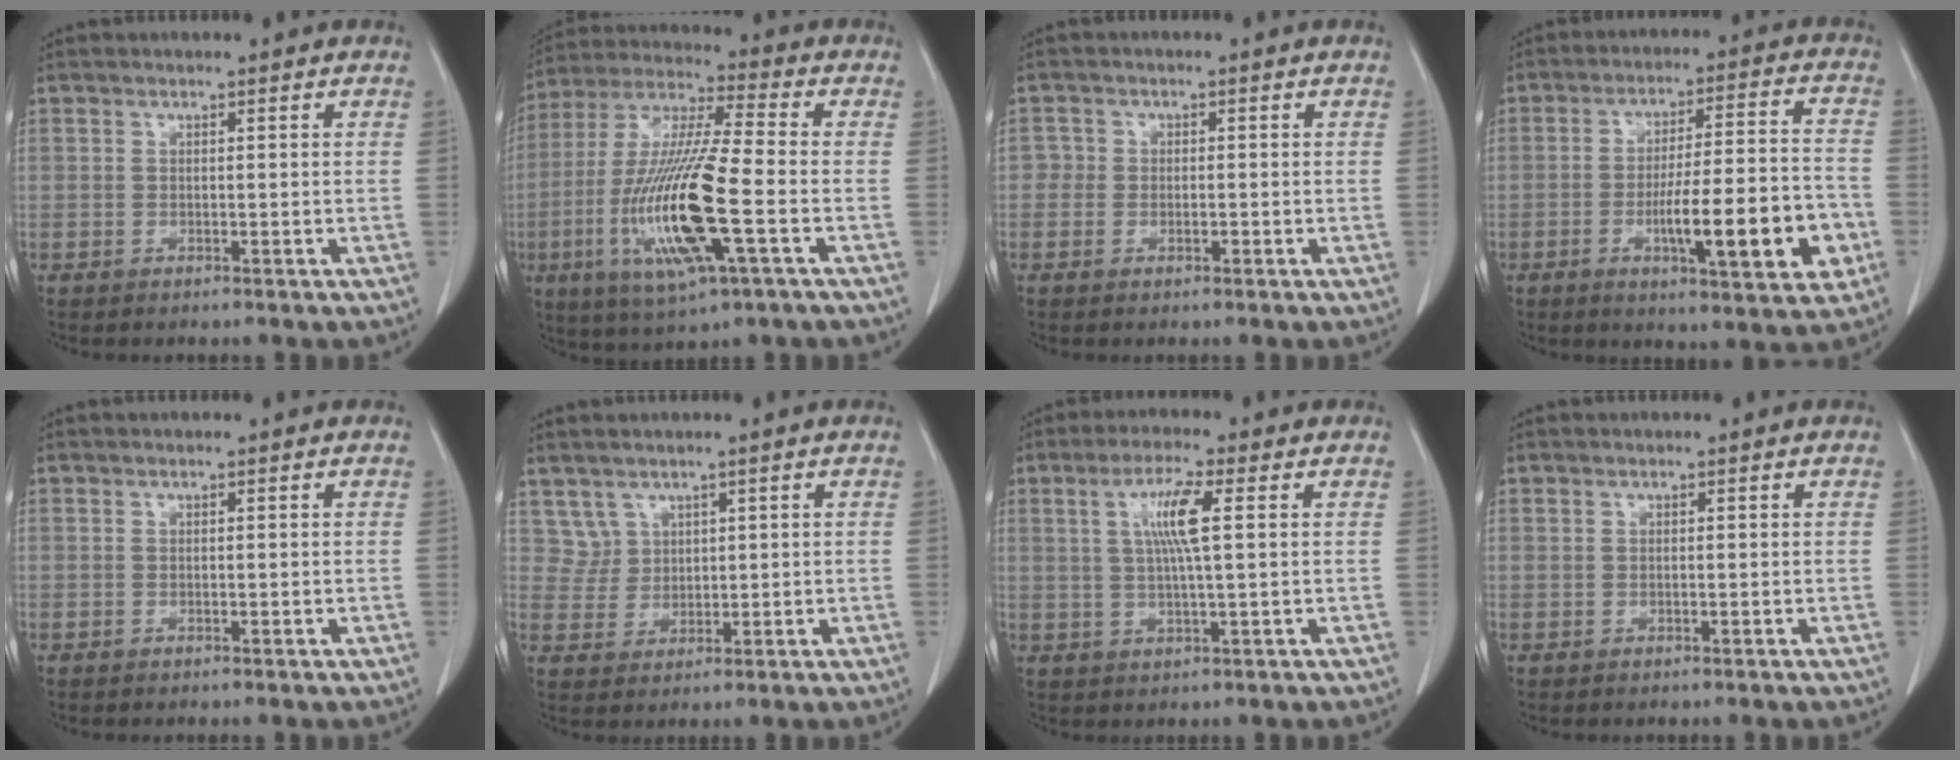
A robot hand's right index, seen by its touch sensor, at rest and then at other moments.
{"total": 18.2, "force": [-4.7, 1.8, 17.5], "torque": [-0.366, -0.018, -0.085]}
{"total": 2.1, "force": [-0.6, 1.7, 0.9], "torque": [-0.003, 0.007, -0.012]}
{"total": 15.1, "force": [-4.9, 2.3, 14.1], "torque": [-0.218, 0.004, -0.069]}
{"total": 0.0}
{"total": 3.5, "force": [2.1, 2.8, -0.3], "torque": [0.012, 0.007, 0.044]}
{"total": 6.6, "force": [1.6, 0.3, 6.4], "torque": [-0.122, 0.004, 0.031]}
{"total": 0.0}